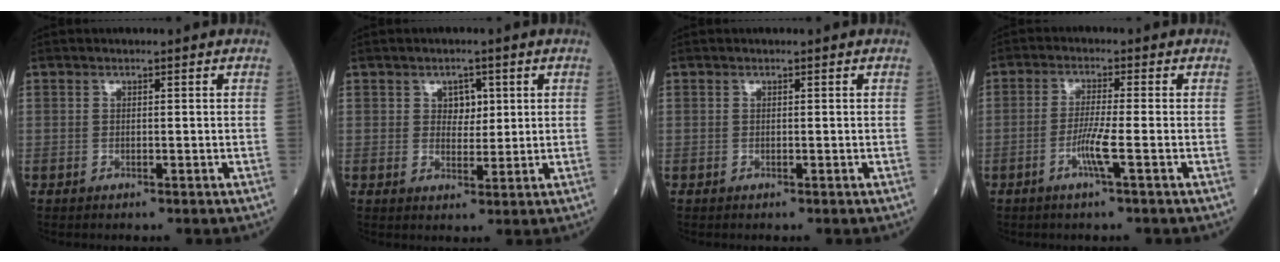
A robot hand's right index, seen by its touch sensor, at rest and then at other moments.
{"total": 3.0, "force": [1.1, 2.2, 1.8], "torque": [-0.015, 0.003, 0.016]}
{"total": 0.0}
{"total": 4.1, "force": [-1.6, -0.7, 3.7], "torque": [-0.076, -0.008, -0.033]}